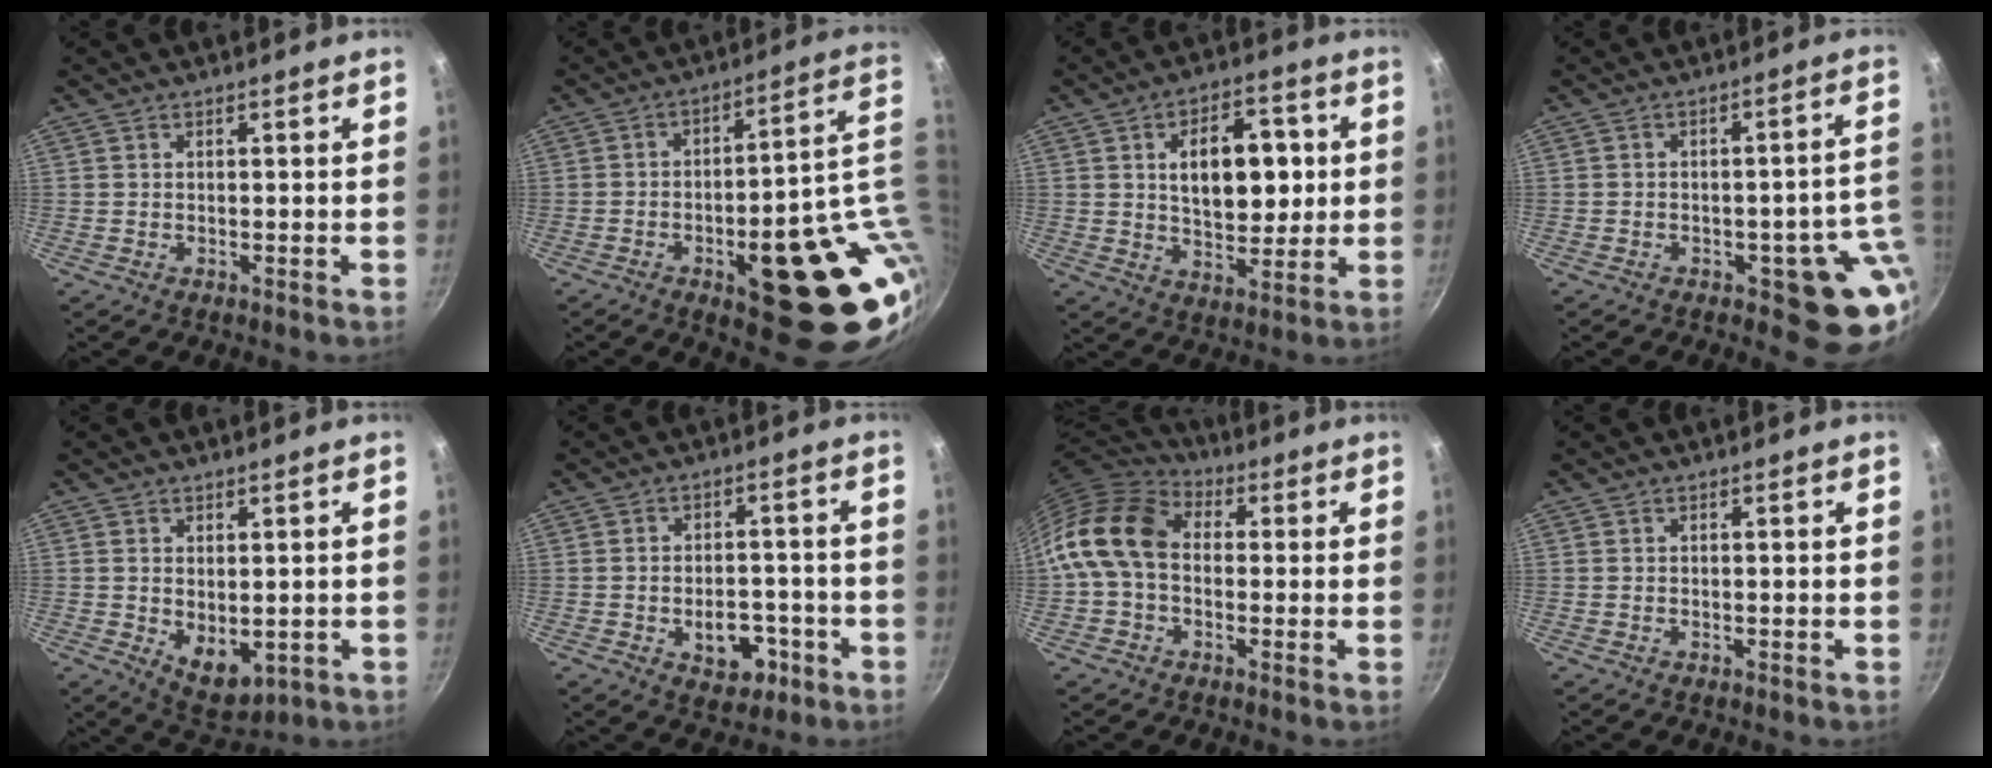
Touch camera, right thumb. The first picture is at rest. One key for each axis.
{"total": 25.0, "fx": -2.0, "fy": 10.2, "fz": 22.8, "tx": -0.236, "ty": 0.003, "tz": -0.005}
{"total": 14.3, "fx": 2.3, "fy": 8.5, "fz": 11.3, "tx": -0.126, "ty": -0.003, "tz": 0.037}
{"total": 11.5, "fx": -2.3, "fy": 5.6, "fz": 9.8, "tx": -0.051, "ty": 0.016, "tz": -0.025}
{"total": 7.0, "fx": -0.2, "fy": 4.4, "fz": 5.4, "tx": -0.067, "ty": -0.017, "tz": 0.014}
{"total": 7.9, "fx": -3.0, "fy": 5.3, "fz": 5.1, "tx": -0.041, "ty": 0.020, "tz": -0.035}
{"total": 14.9, "fx": 0.4, "fy": 10.9, "fz": 10.1, "tx": -0.172, "ty": 0.032, "tz": -0.014}
{"total": 0.0}